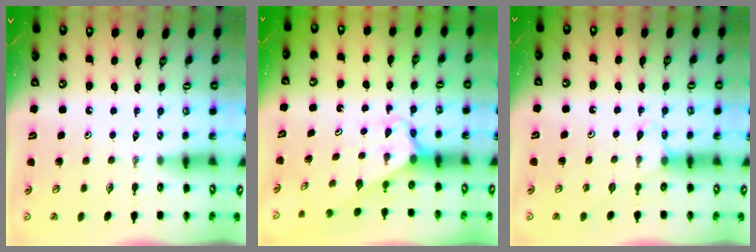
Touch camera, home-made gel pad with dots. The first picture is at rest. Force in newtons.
{"total": 2.5, "press": 2.5, "slide": 0.2}
{"total": 5.2, "press": 5.1, "slide": 0.5}